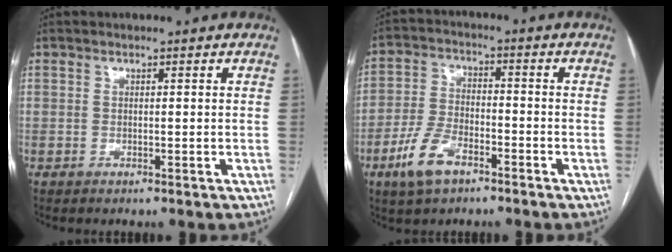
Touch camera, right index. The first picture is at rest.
{"total": 8.2, "force": [-4.9, 3.8, 5.4], "torque": [-0.126, 0.001, -0.093]}